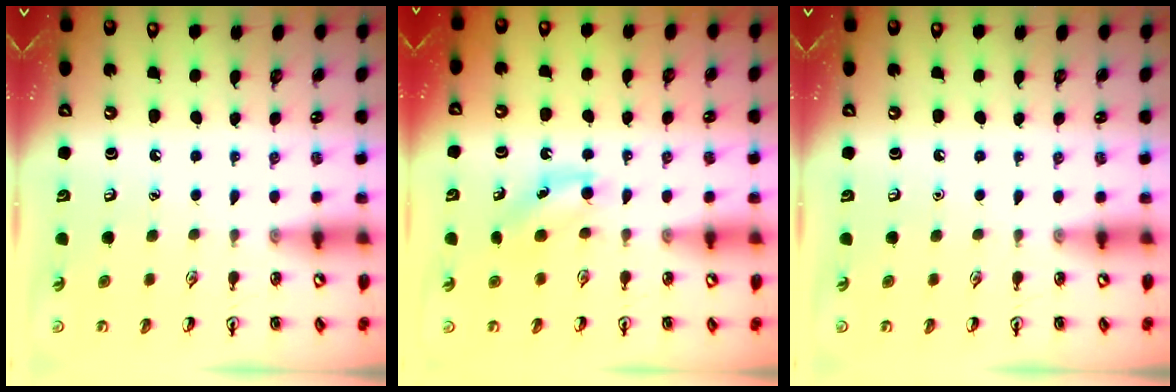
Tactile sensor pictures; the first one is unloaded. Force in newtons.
{"total": 4.4, "press": 4.2, "slide": 1.4}
{"total": 0.0}